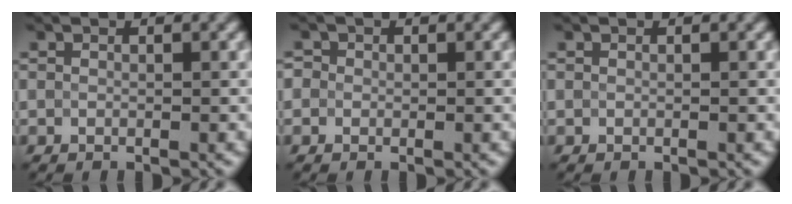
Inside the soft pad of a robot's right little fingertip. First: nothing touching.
{"total": 1.0, "force": [0.3, 0.9, 0.3], "torque": [-0.003, 0.002, -0.007]}
{"total": 0.0}